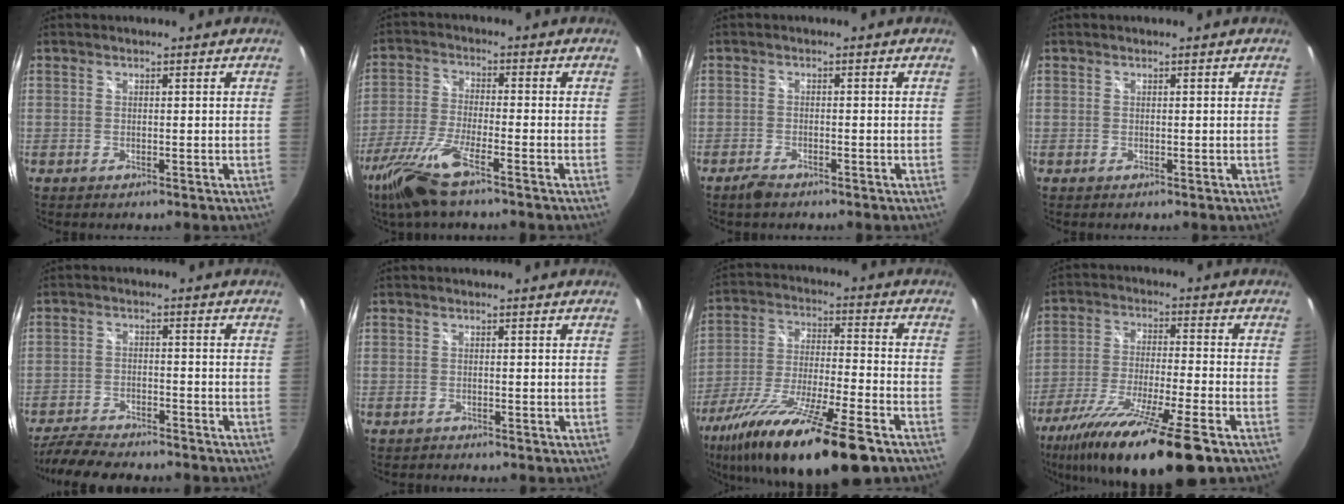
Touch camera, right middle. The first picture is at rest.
{"total": 11.0, "force": [-7.5, 1.6, 7.9], "torque": [-0.181, -0.027, -0.147]}
{"total": 2.7, "force": [-2.2, 0.9, 1.3], "torque": [-0.037, -0.004, -0.043]}
{"total": 0.0}
{"total": 9.7, "force": [-8.7, 1.7, 4.0], "torque": [-0.102, -0.021, -0.144]}
{"total": 0.0}
{"total": 22.8, "force": [-15.2, 3.7, 16.5], "torque": [-0.310, -0.050, -0.260]}
{"total": 20.1, "force": [-13.7, 2.0, 14.5], "torque": [-0.275, -0.052, -0.235]}